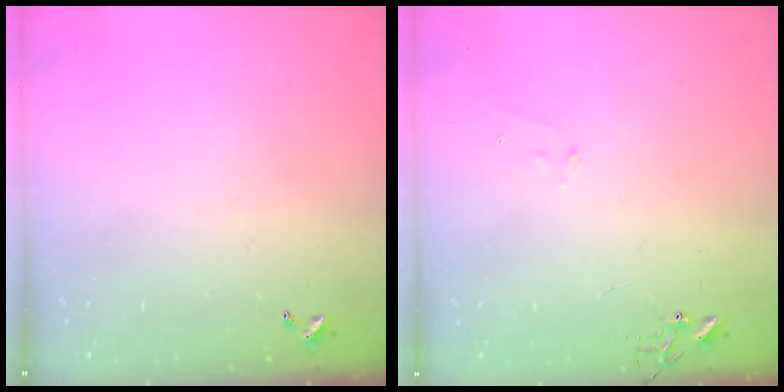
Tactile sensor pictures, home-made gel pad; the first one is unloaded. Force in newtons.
{"total": 5.6, "press": 5.6, "slide": 0.7}